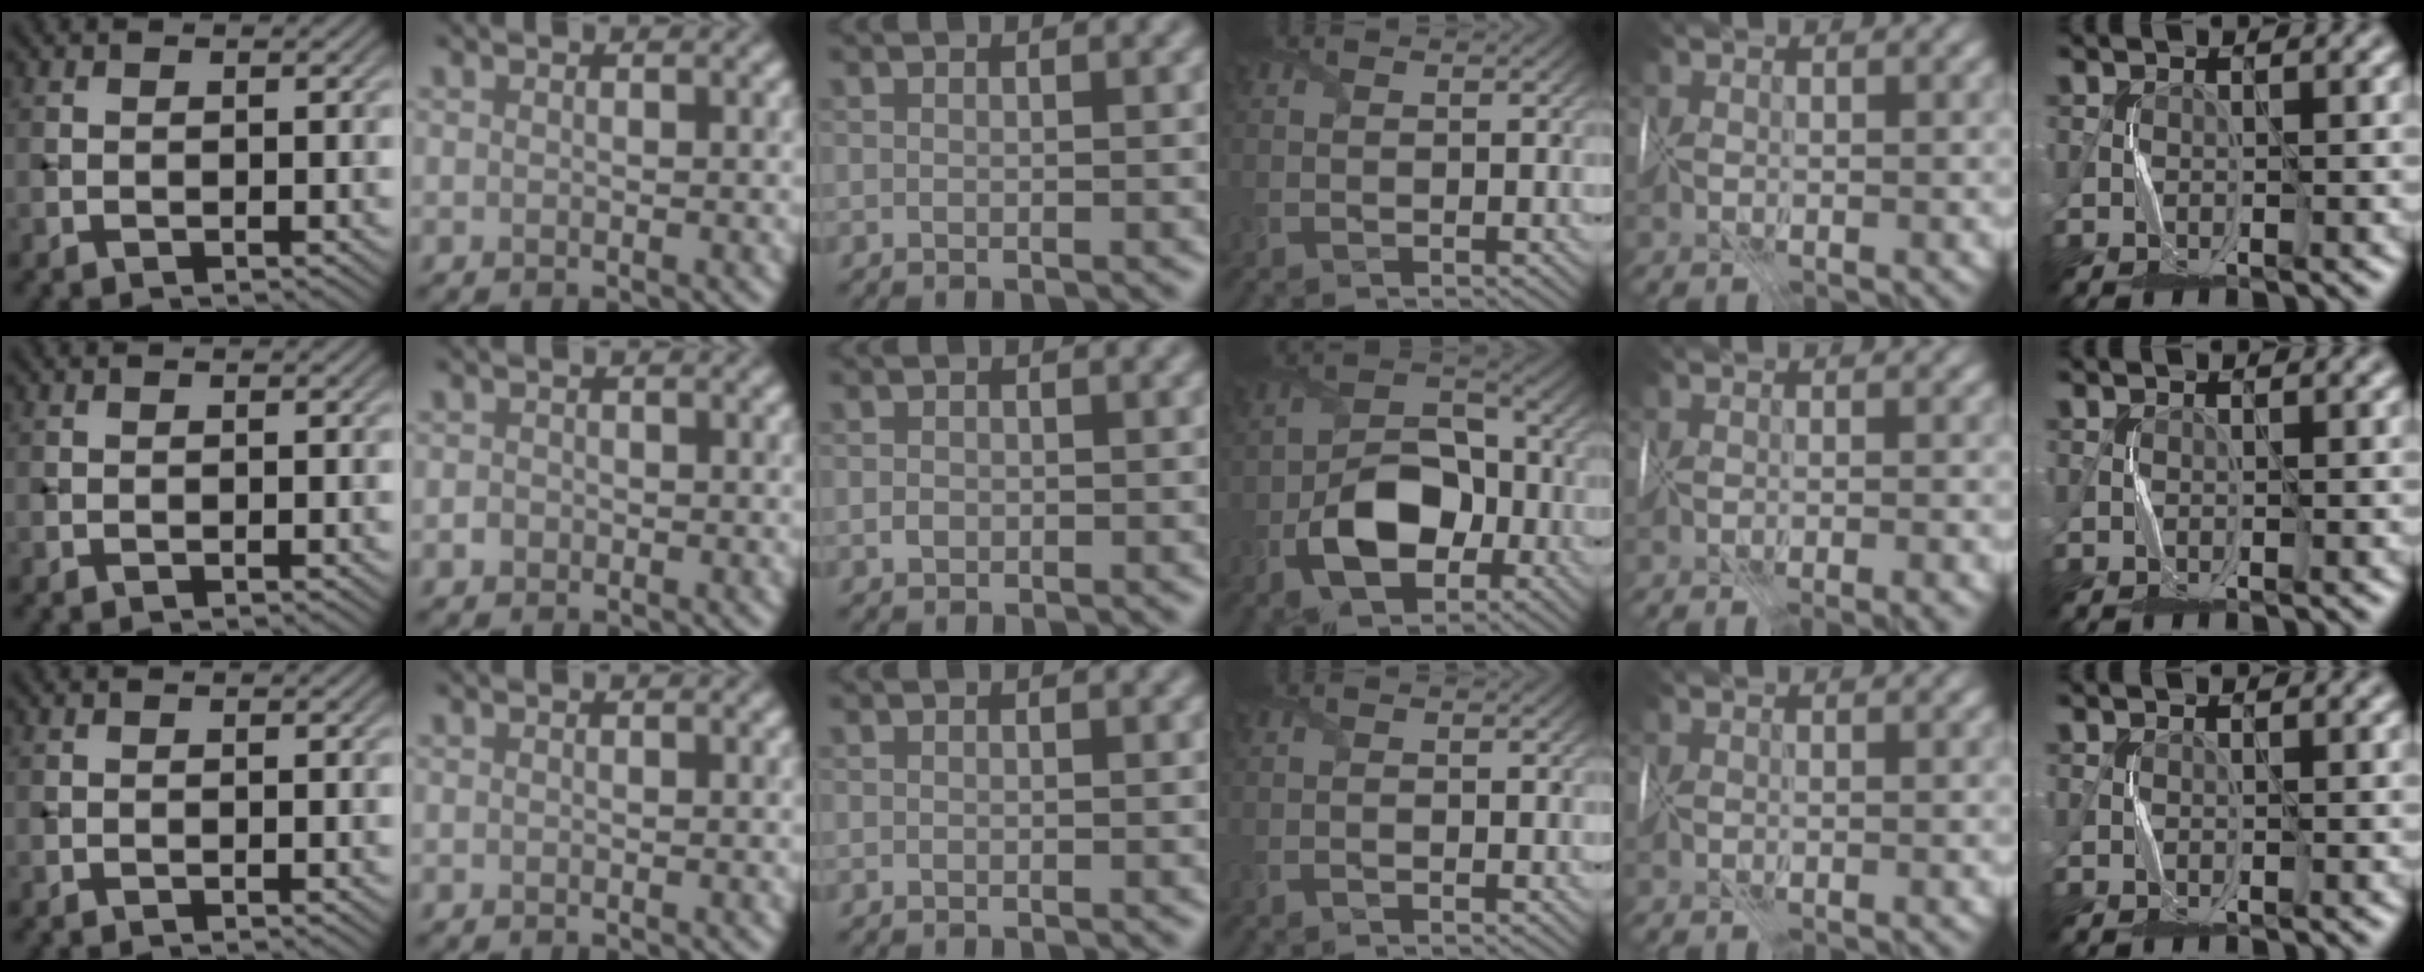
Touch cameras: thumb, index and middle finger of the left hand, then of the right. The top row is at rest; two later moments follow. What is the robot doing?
{"motion": "fold", "object": "tissue"}